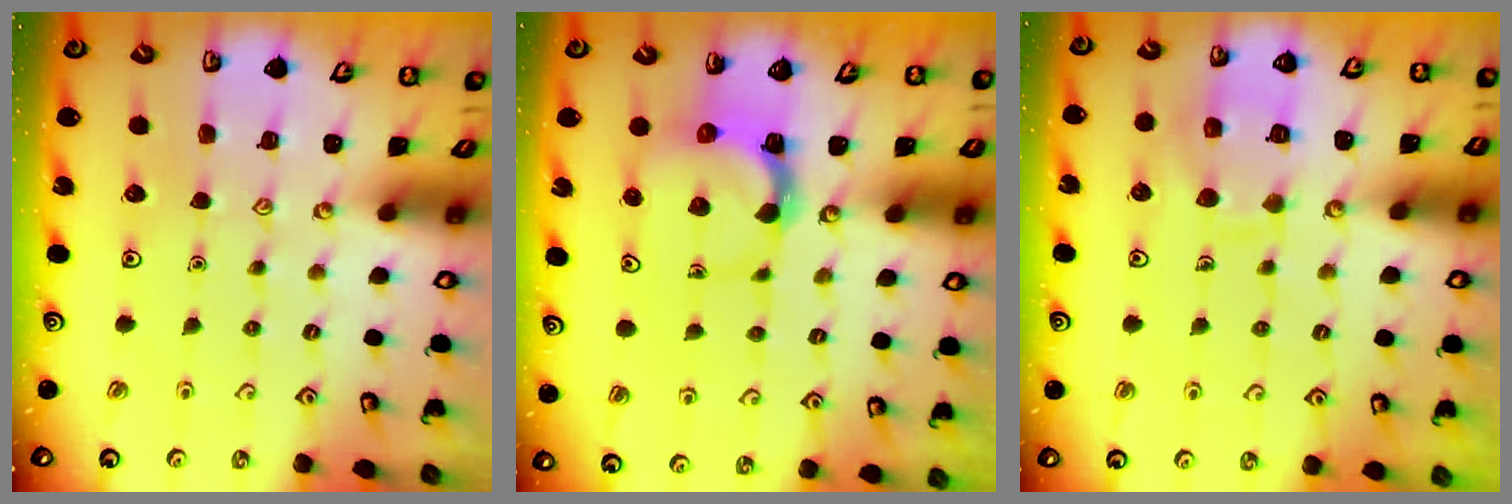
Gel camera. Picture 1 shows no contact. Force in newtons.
{"total": 4.8, "press": 4.8, "slide": 0.6}
{"total": 10.7, "press": 10.6, "slide": 0.9}